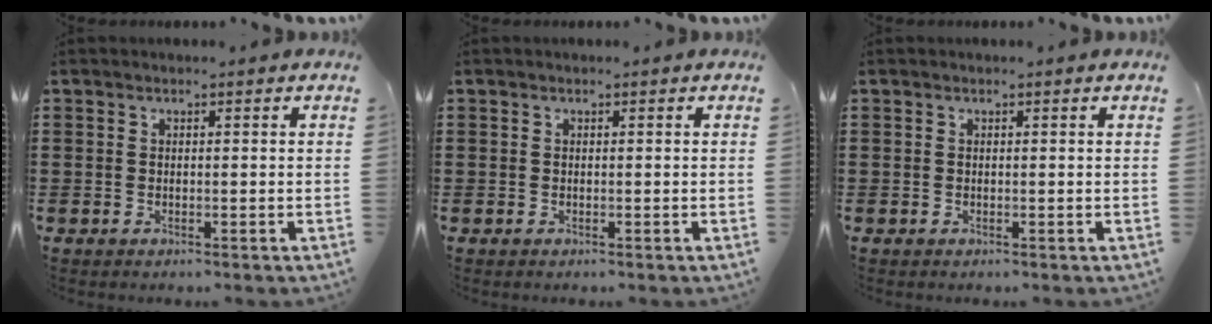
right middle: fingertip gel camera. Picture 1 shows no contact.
{"total": 0.0}
{"total": 0.0}